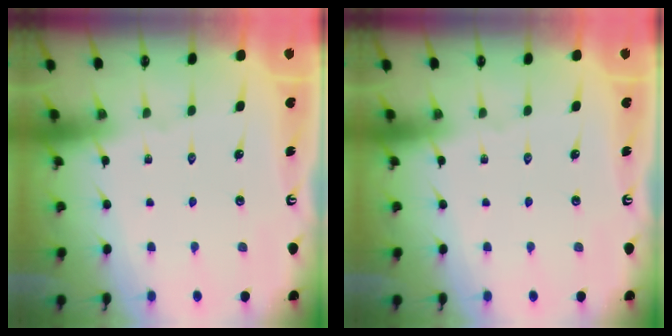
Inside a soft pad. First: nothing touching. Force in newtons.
{"total": 0.0}